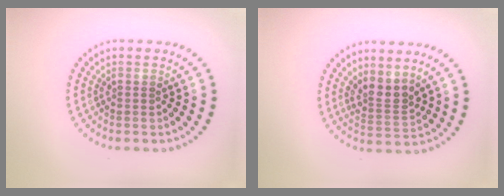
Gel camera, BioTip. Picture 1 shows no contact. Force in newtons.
{"total": 2.6, "press": 1.9, "slide": 1.8}